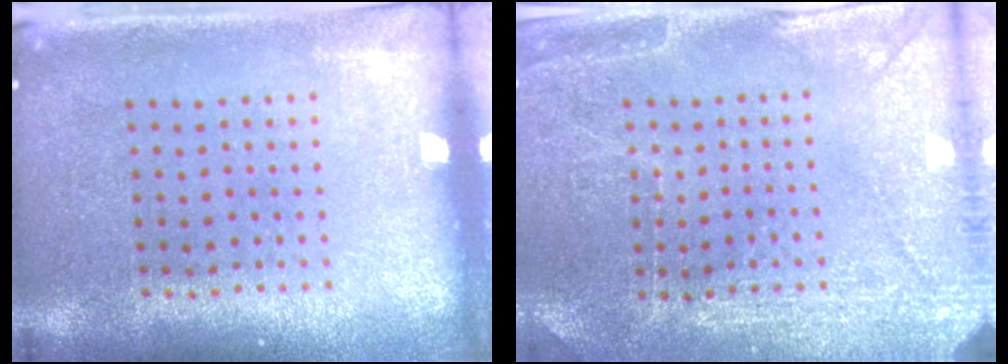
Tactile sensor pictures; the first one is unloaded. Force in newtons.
{"total": 2.8, "press": 2.8, "slide": 0.4}